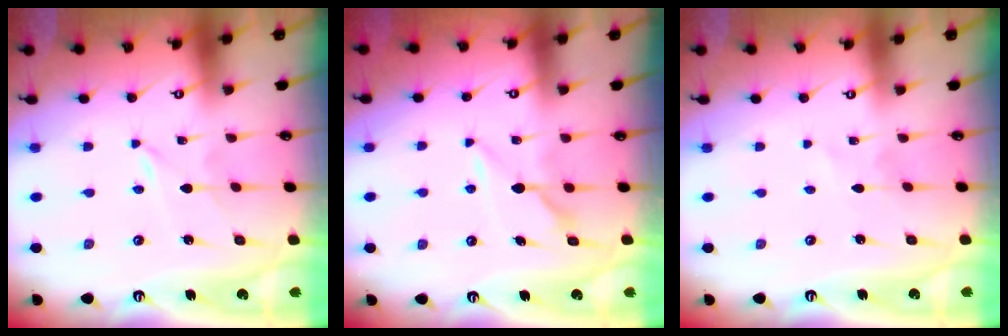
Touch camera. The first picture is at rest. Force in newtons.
{"total": 5.4, "press": 5.4, "slide": 0.3}
{"total": 1.0, "press": 1.0, "slide": 0.1}